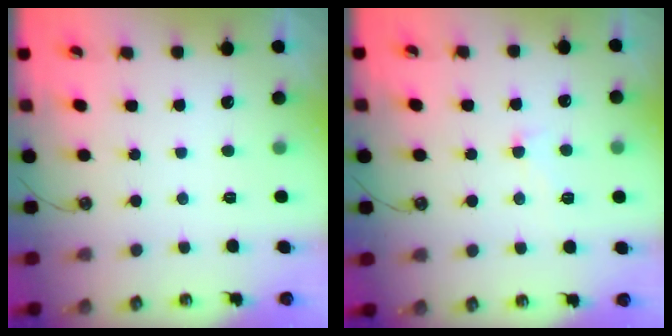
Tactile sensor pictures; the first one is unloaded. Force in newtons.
{"total": 1.1, "press": 1.0, "slide": 0.6}